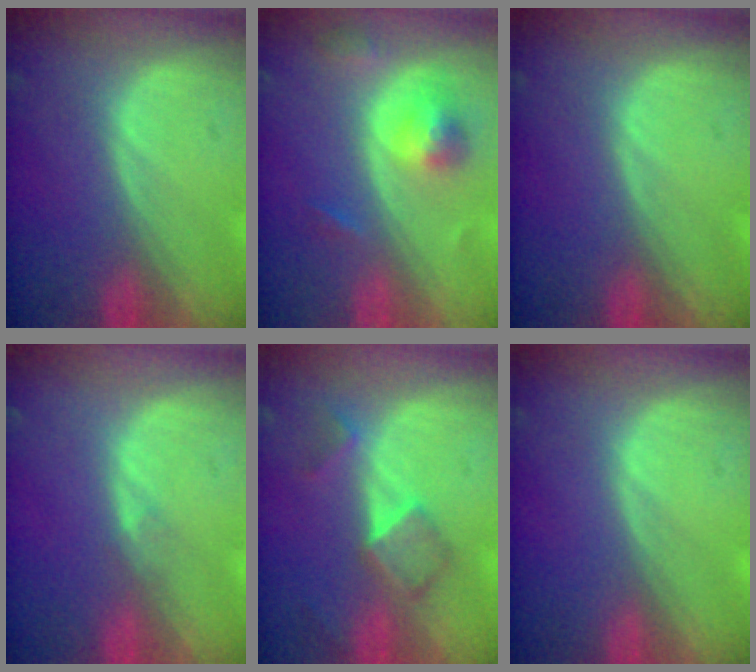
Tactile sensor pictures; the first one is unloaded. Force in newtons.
{"total": 5.3, "press": 4.9, "slide": 2.2}
{"total": 0.0}
{"total": 0.8, "press": 0.8, "slide": 0.0}
{"total": 5.2, "press": 4.5, "slide": 2.7}
{"total": 0.0}